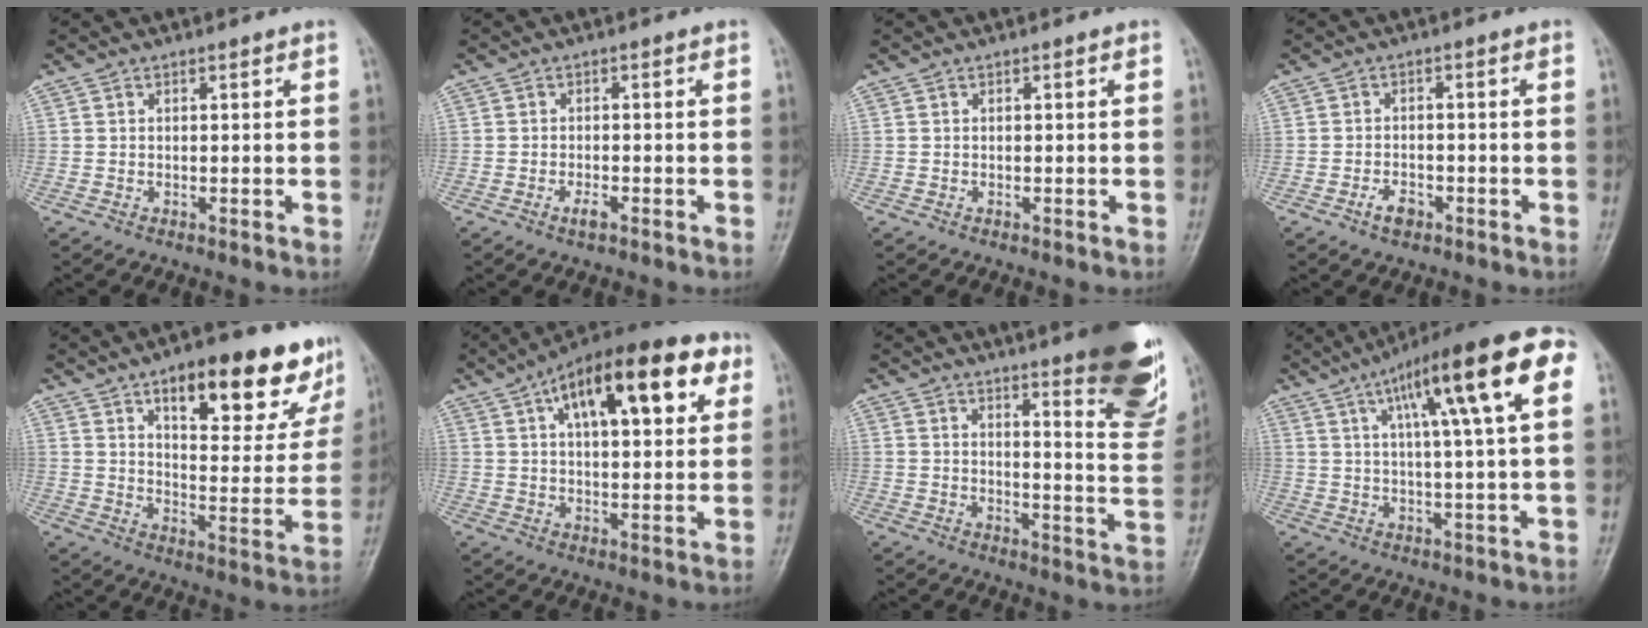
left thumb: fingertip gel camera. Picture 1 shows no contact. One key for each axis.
{"total": 1.8, "fx": -1.2, "fy": 0.6, "fz": 1.1, "tx": -0.026, "ty": 0.005, "tz": -0.022}
{"total": 0.0}
{"total": 2.8, "fx": -1.8, "fy": 1.5, "fz": 1.5, "tx": -0.025, "ty": 0.011, "tz": -0.030}
{"total": 20.3, "fx": 12.1, "fy": 7.8, "fz": 14.2, "tx": -0.139, "ty": -0.048, "tz": 0.173}
{"total": 20.8, "fx": 8.7, "fy": 8.6, "fz": 16.8, "tx": -0.232, "ty": 0.010, "tz": 0.130}
{"total": 19.3, "fx": 12.7, "fy": 3.8, "fz": 14.0, "tx": -0.146, "ty": -0.087, "tz": 0.156}
{"total": 19.1, "fx": 7.2, "fy": 3.4, "fz": 17.4, "tx": -0.247, "ty": 0.018, "tz": 0.099}